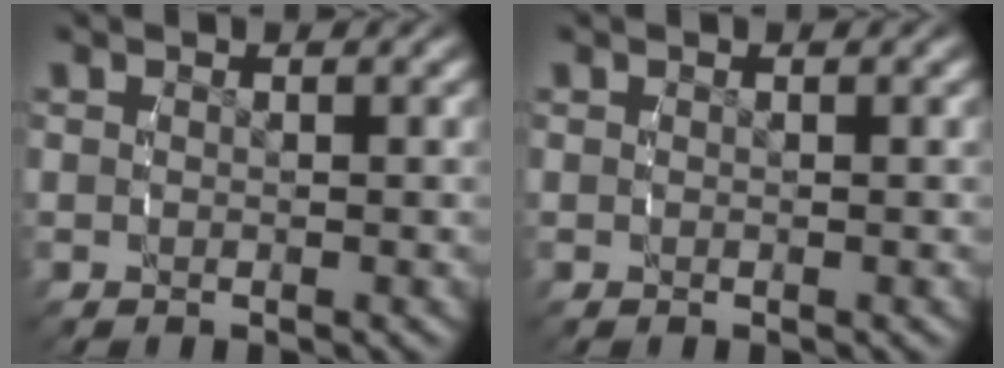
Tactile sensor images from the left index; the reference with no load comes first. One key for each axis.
{"total": 0.0}